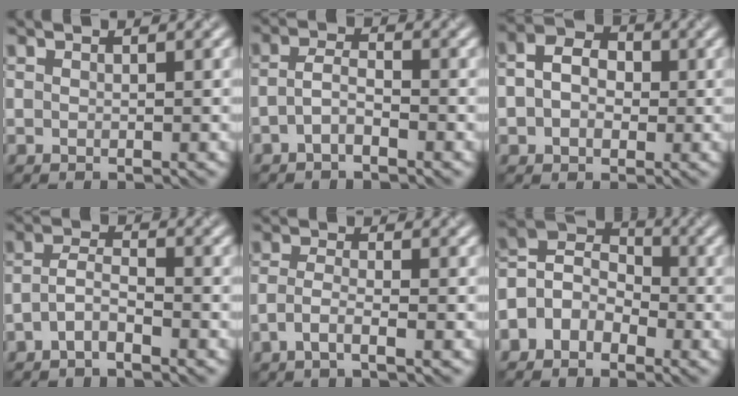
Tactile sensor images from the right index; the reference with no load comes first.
{"total": 2.0, "force": [-1.0, 0.7, 1.6], "torque": [-0.035, 0.006, -0.027]}
{"total": 4.6, "force": [0.2, 3.6, 3.0], "torque": [-0.045, 0.011, -0.014]}
{"total": 2.3, "force": [-1.3, 0.7, 1.7], "torque": [-0.037, 0.007, -0.034]}
{"total": 2.0, "force": [-1.1, 0.5, 1.7], "torque": [-0.036, 0.003, -0.028]}
{"total": 4.8, "force": [-1.9, 3.7, 2.4], "torque": [-0.046, 0.011, -0.048]}